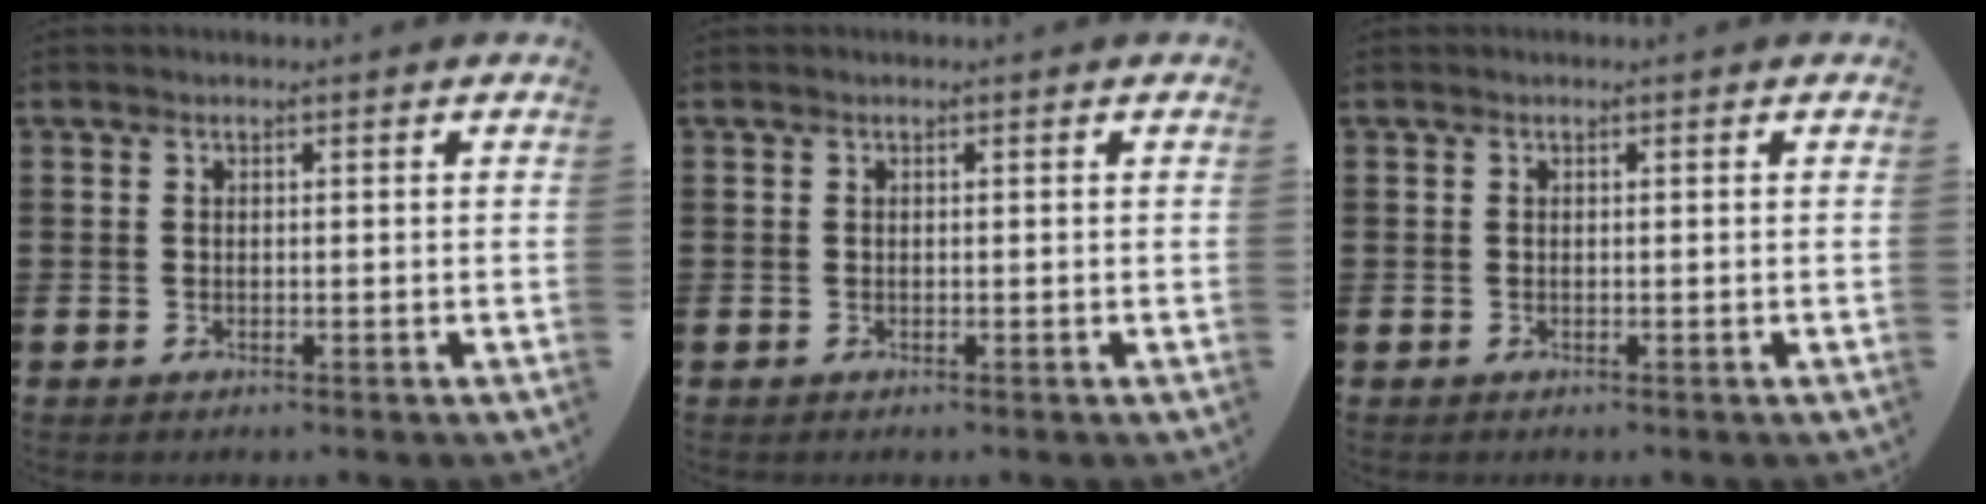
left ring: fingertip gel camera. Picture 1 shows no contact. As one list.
[{"total": 0.0}, {"total": 0.0}]